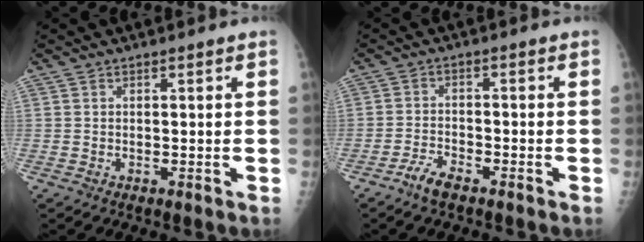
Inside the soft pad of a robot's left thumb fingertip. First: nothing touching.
{"total": 3.8, "force": [-3.0, 1.1, 2.0], "torque": [-0.047, 0.016, -0.058]}